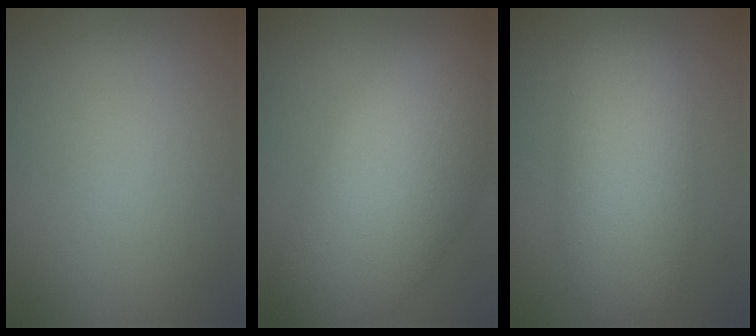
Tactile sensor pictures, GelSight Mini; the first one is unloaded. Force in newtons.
{"total": 11.0, "press": 11.0, "slide": 0.5}
{"total": 7.0, "press": 7.0, "slide": 0.3}